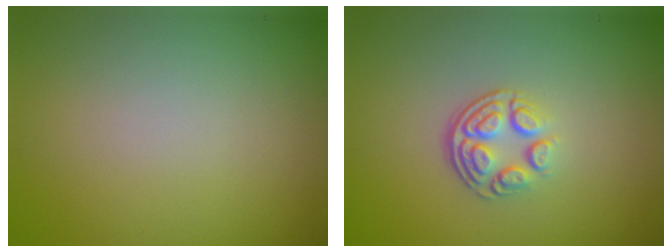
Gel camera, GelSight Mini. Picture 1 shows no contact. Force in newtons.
{"total": 3.7, "press": 2.5, "slide": 2.7}